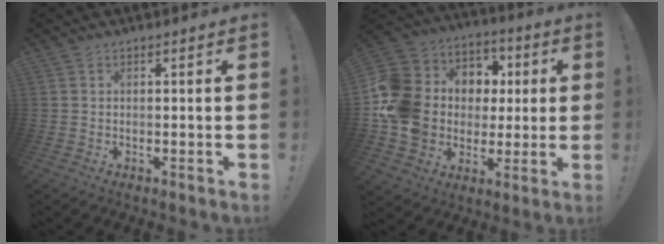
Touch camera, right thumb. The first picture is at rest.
{"total": 17.9, "force": [0.5, 15.8, 8.4], "torque": [-0.141, 0.007, 0.047]}